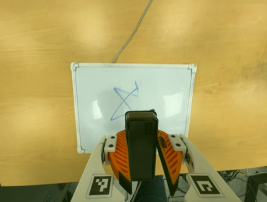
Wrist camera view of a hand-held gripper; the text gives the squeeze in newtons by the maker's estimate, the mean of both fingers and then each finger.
{"total": 8.8, "left": 8.2, "right": 9.4}